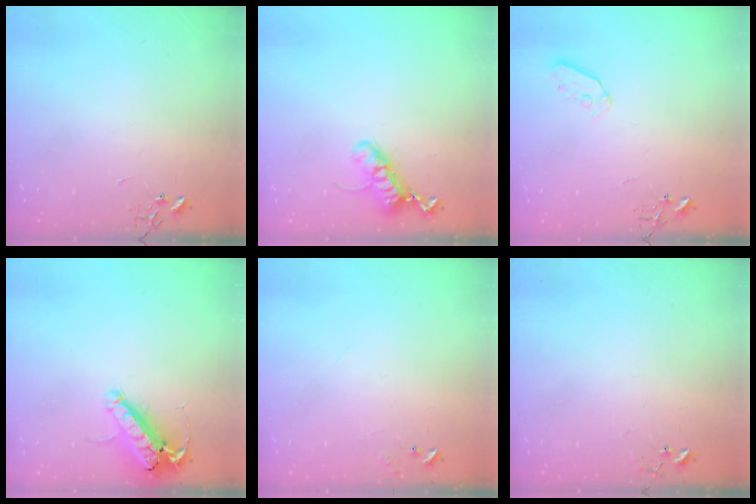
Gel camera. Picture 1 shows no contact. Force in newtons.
{"total": 12.2, "press": 12.2, "slide": 0.9}
{"total": 5.3, "press": 5.2, "slide": 0.6}
{"total": 15.2, "press": 15.0, "slide": 2.7}
{"total": 6.9, "press": 6.9, "slide": 0.4}
{"total": 6.1, "press": 6.0, "slide": 0.4}